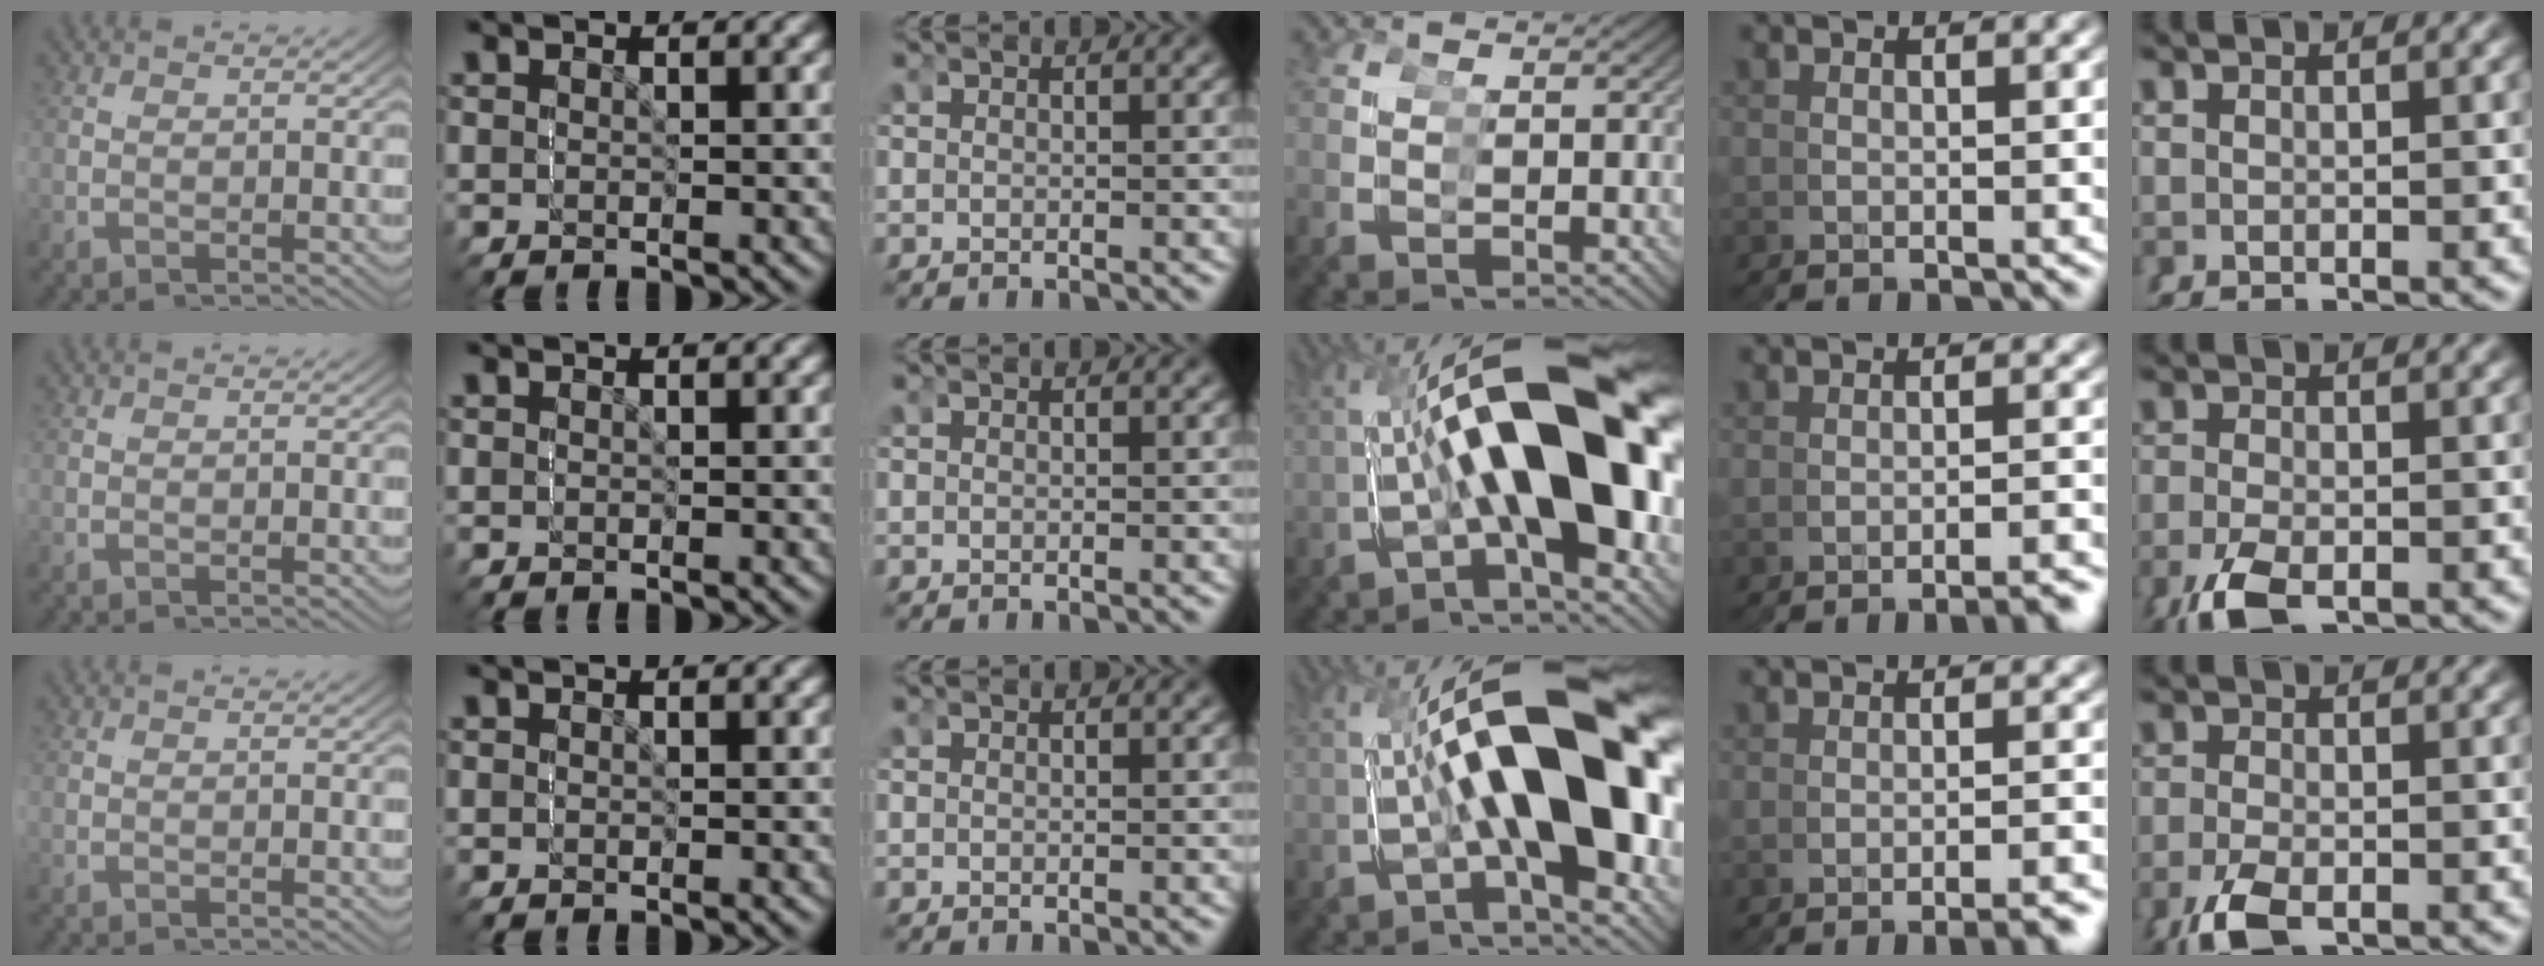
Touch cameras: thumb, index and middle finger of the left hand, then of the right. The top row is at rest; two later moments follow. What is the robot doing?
{"motion": "grasp_and_lifting", "object": "screwdriver"}